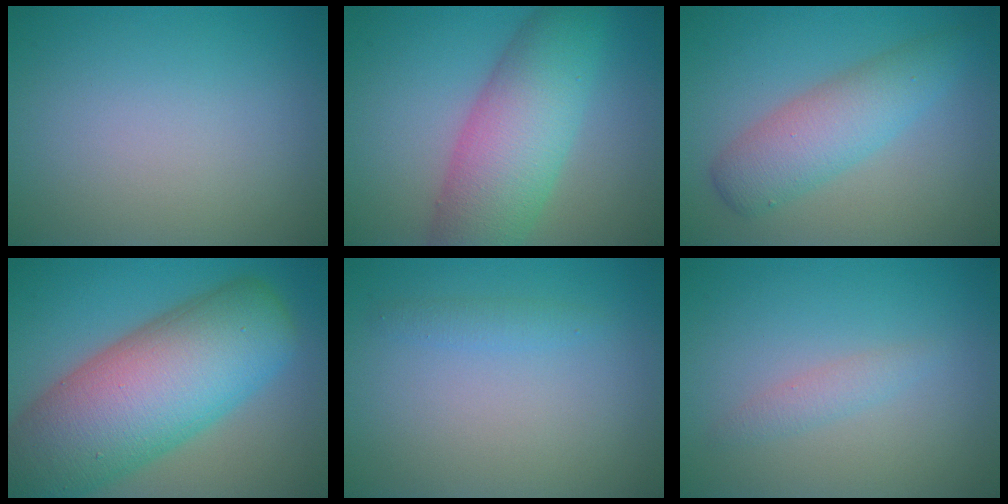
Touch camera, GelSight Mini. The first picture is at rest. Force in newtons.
{"total": 8.5, "press": 8.5, "slide": 0.1}
{"total": 4.7, "press": 4.7, "slide": 0.2}
{"total": 15.2, "press": 15.1, "slide": 0.6}
{"total": 1.1, "press": 1.1, "slide": 0.1}
{"total": 1.3, "press": 1.3, "slide": 0.0}